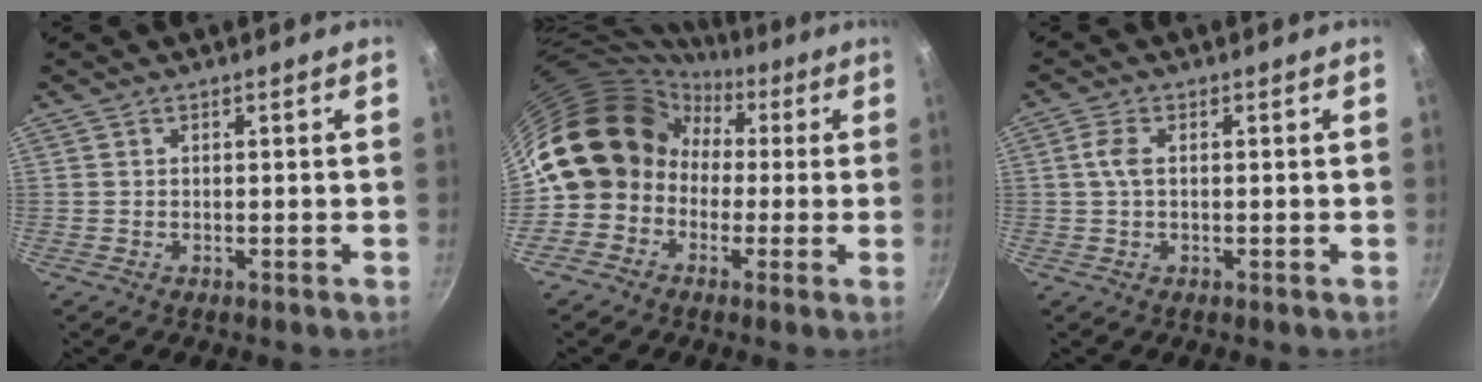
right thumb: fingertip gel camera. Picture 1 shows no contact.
{"total": 13.7, "force": [-0.6, 12.2, 6.2], "torque": [-0.057, 0.051, -0.031]}
{"total": 3.0, "force": [0.3, 1.6, 2.5], "torque": [-0.061, 0.007, 0.003]}